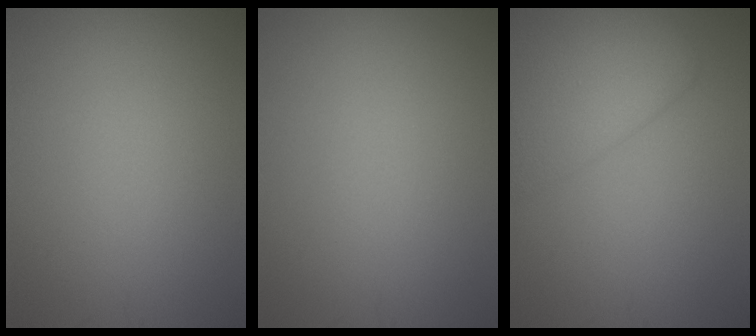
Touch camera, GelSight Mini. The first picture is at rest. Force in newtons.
{"total": 0.0}
{"total": 3.8, "press": 3.8, "slide": 0.2}